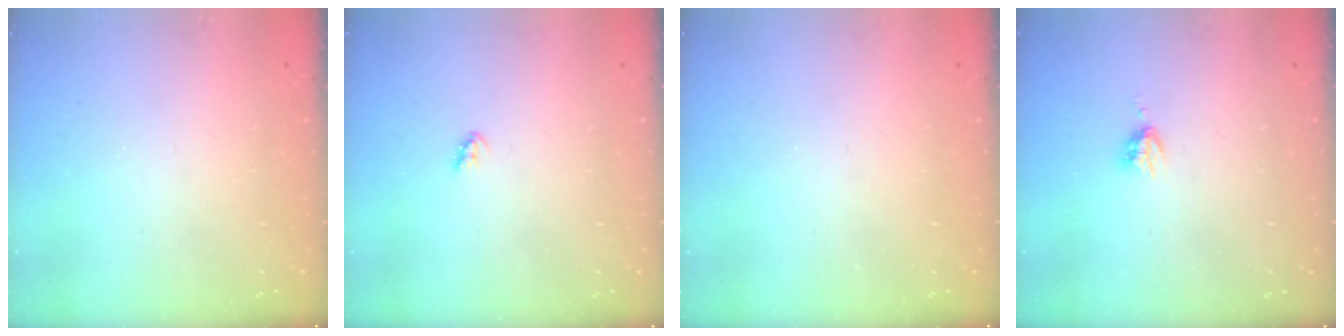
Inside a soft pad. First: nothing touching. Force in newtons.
{"total": 2.7, "press": 2.7, "slide": 0.3}
{"total": 0.0}
{"total": 3.1, "press": 3.1, "slide": 0.4}